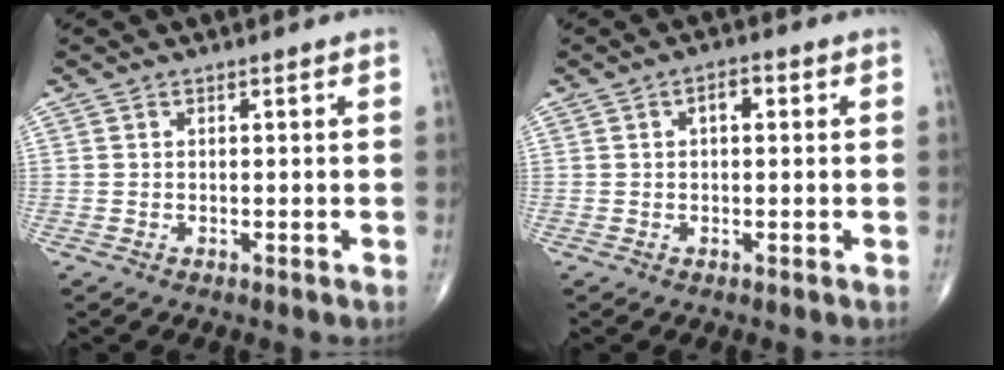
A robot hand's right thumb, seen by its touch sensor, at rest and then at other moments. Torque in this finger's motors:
{"motor_torque": [-0.42, 0.46, 0.71, 0.25, 0.01]}